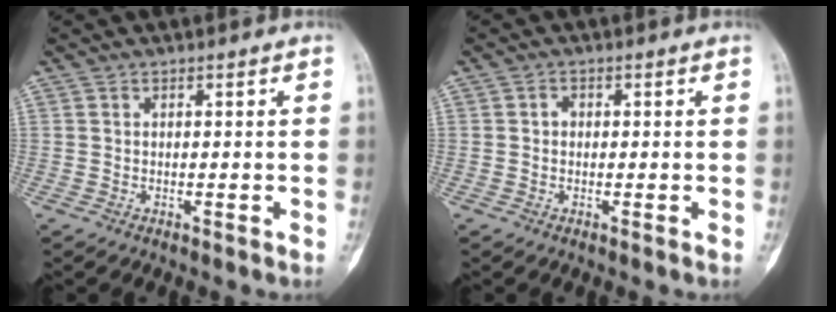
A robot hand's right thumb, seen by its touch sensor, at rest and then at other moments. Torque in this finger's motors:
{"motor_torque": [0.01, 0.00, -0.01, 0.00, -0.07]}